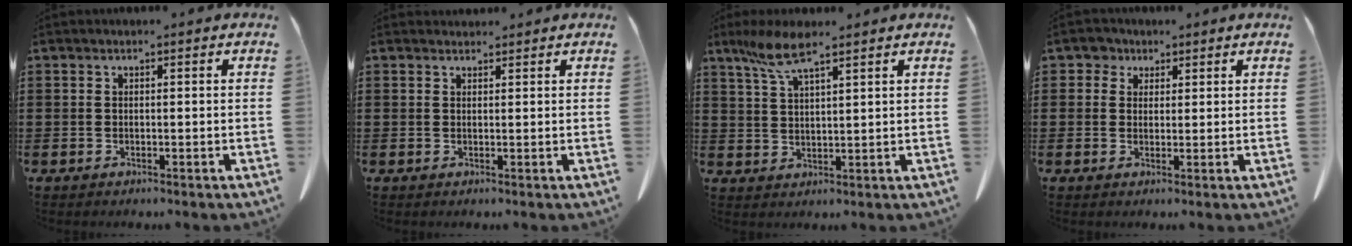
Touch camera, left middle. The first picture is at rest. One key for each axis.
{"total": 1.1, "fx": 1.1, "fy": 0.3, "fz": 0.0, "tx": 0.005, "ty": -0.003, "tz": 0.019}
{"total": 6.3, "fx": 4.3, "fy": 1.1, "fz": 4.5, "tx": -0.107, "ty": -0.004, "tz": 0.074}
{"total": 2.6, "fx": 1.6, "fy": 2.0, "fz": 0.4, "tx": -0.010, "ty": 0.007, "tz": 0.028}